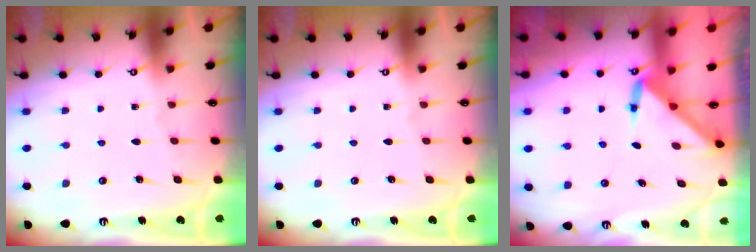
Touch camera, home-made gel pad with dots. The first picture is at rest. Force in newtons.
{"total": 0.0}
{"total": 2.9, "press": 2.9, "slide": 0.2}